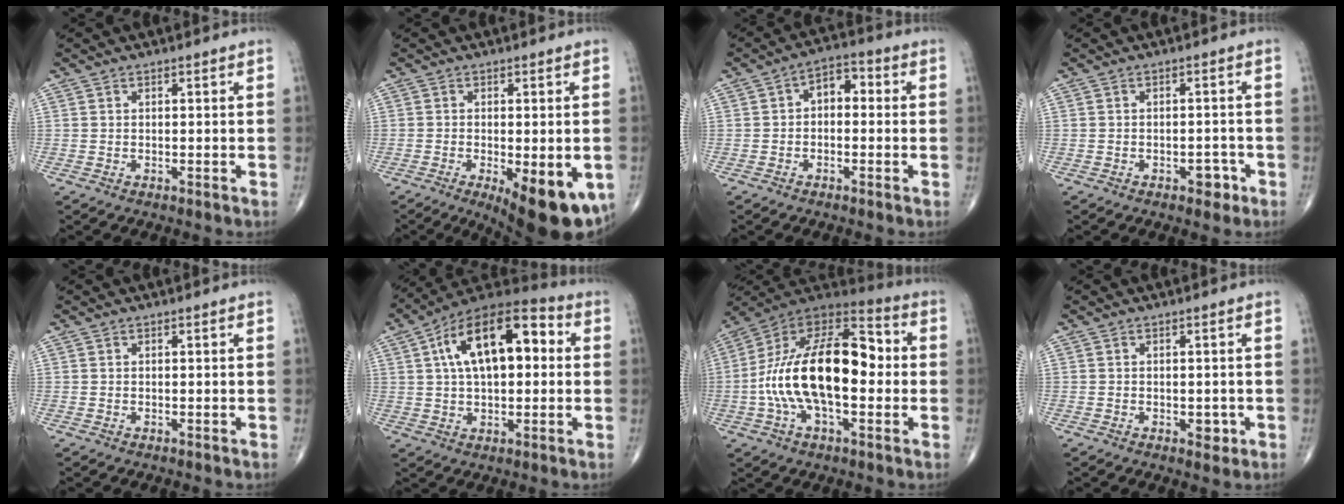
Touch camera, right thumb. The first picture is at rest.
{"total": 14.0, "force": [-5.4, 5.2, 11.8], "torque": [-0.128, -0.014, -0.065]}
{"total": 5.5, "force": [0.1, 3.5, 4.2], "torque": [-0.042, 0.022, -0.013]}
{"total": 2.8, "force": [-1.6, 1.6, 1.6], "torque": [-0.007, 0.011, -0.020]}
{"total": 0.0}
{"total": 19.0, "force": [4.0, 9.6, 15.9], "torque": [-0.241, 0.032, 0.053]}
{"total": 24.0, "force": [-1.0, 12.0, 20.7], "torque": [-0.362, 0.041, -0.024]}
{"total": 2.2, "force": [-0.7, 1.4, 1.5], "torque": [-0.007, 0.001, -0.007]}